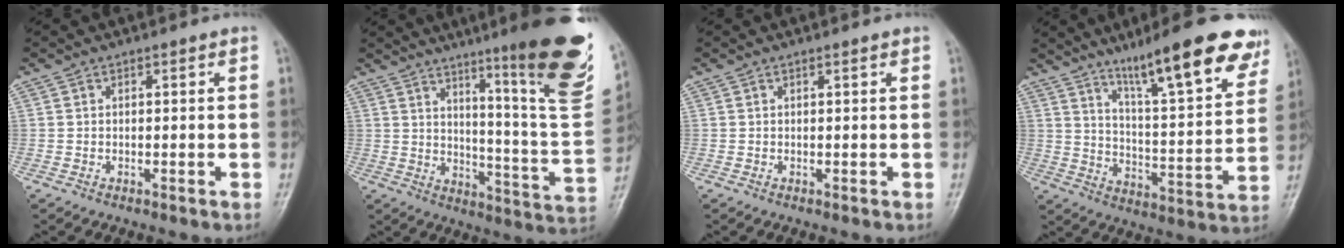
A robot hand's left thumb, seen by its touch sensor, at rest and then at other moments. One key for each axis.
{"total": 23.2, "fx": 13.6, "fy": 2.3, "fz": 18.6, "tx": -0.227, "ty": -0.077, "tz": 0.198}
{"total": 0.0}
{"total": 19.5, "fx": 13.1, "fy": 3.6, "fz": 13.9, "tx": -0.171, "ty": -0.059, "tz": 0.203}